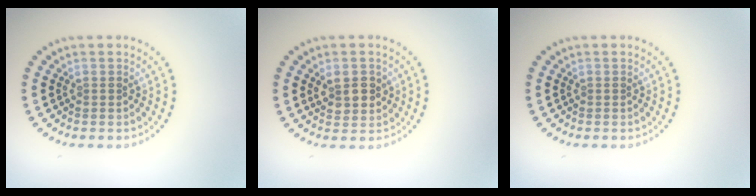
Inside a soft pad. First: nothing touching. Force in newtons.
{"total": 2.6, "press": 2.5, "slide": 0.6}
{"total": 0.0}